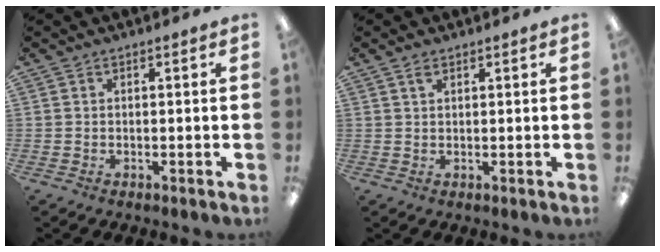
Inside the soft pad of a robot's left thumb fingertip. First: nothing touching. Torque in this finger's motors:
{"motor_torque": [-0.28, -0.08, -0.18, -0.17, 0.02]}